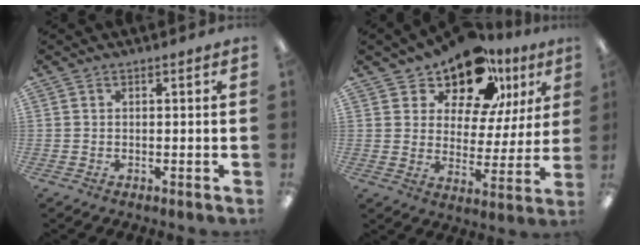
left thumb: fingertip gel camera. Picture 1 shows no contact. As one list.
[{"total": 15.0, "force": [11.7, 7.1, 6.1], "torque": [-0.112, -0.074, 0.209]}]